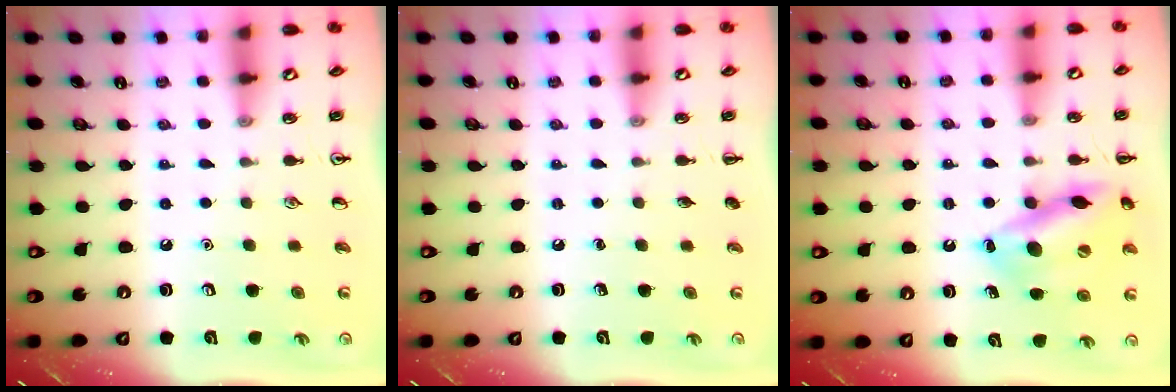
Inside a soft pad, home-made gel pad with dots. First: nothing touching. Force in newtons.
{"total": 0.0}
{"total": 15.9, "press": 15.6, "slide": 2.9}